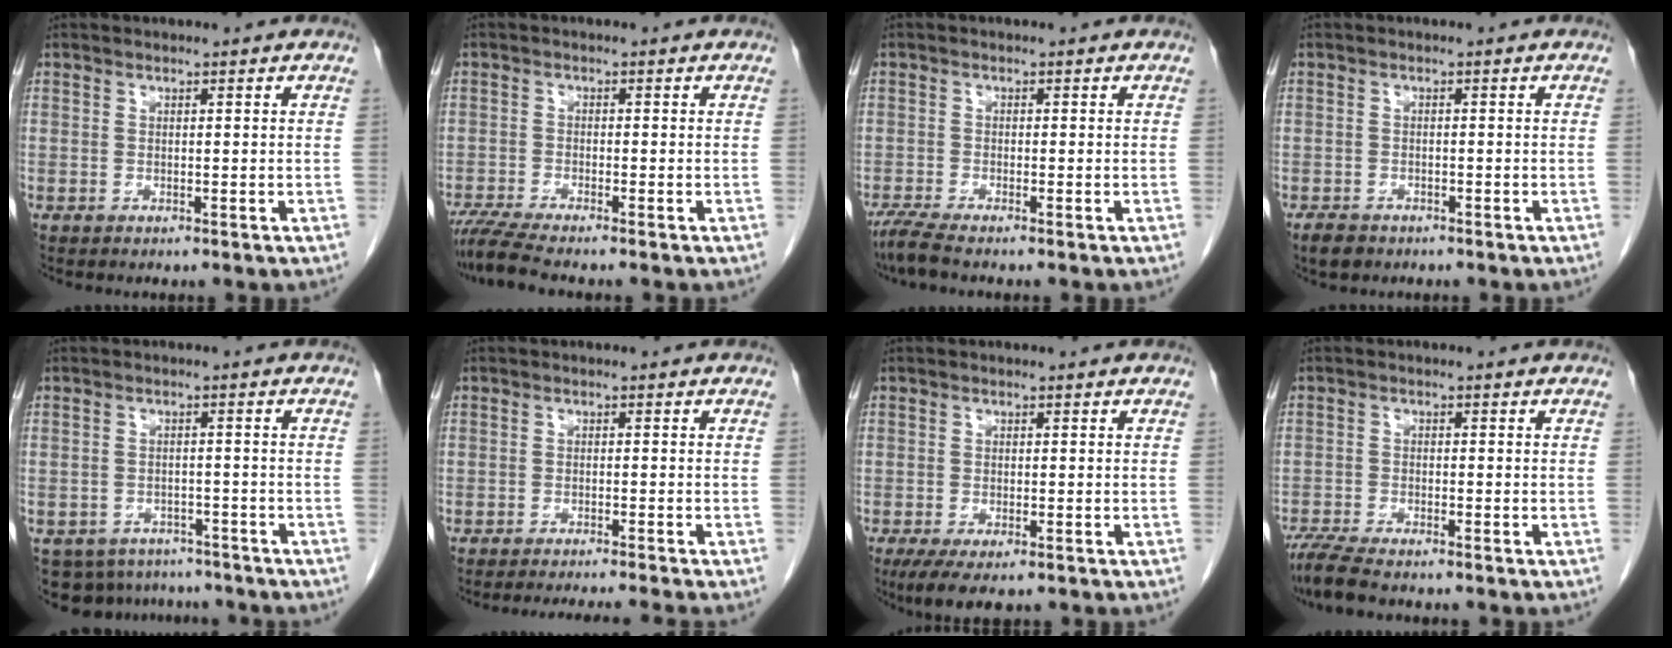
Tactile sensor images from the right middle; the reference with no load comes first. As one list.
[{"total": 5.0, "force": [-4.3, -0.7, 2.4], "torque": [-0.046, -0.018, -0.081]}, {"total": 2.9, "force": [-2.4, -0.2, 1.6], "torque": [-0.041, -0.009, -0.053]}, {"total": 2.5, "force": [-1.9, 1.3, 0.9], "torque": [-0.021, -0.001, -0.026]}, {"total": 9.2, "force": [-7.7, 4.7, 1.3], "torque": [-0.020, 0.007, -0.094]}, {"total": 7.6, "force": [-6.9, -1.2, 2.9], "torque": [-0.021, -0.014, -0.097]}, {"total": 5.0, "force": [-3.3, 1.4, 3.4], "torque": [-0.056, -0.014, -0.053]}, {"total": 5.6, "force": [-4.7, 0.6, 2.9], "torque": [-0.057, -0.017, -0.085]}]